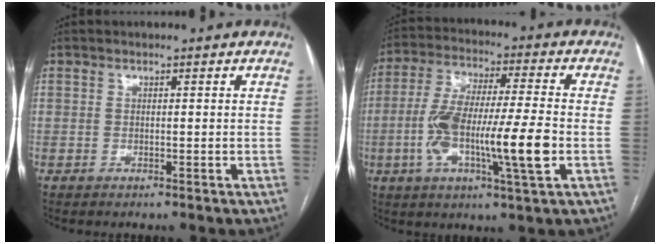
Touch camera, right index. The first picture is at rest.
{"total": 15.3, "force": [-3.3, 1.5, 14.9], "torque": [-0.285, 0.002, -0.058]}